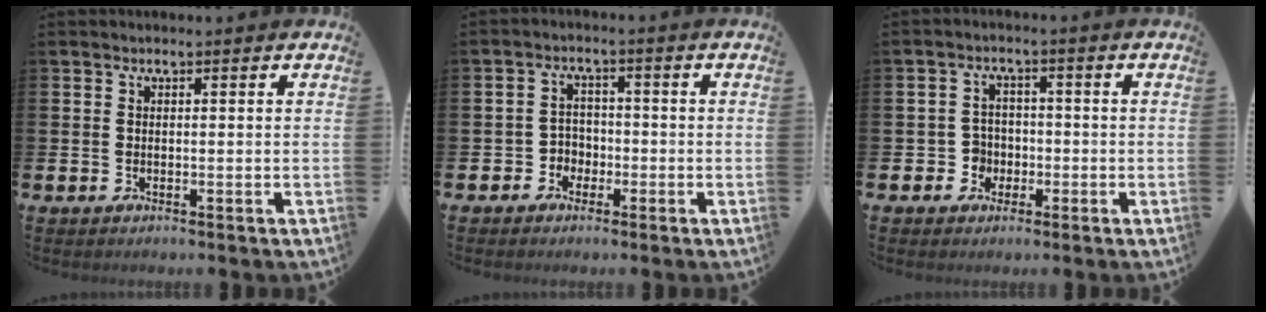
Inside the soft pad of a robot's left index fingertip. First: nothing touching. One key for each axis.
{"total": 2.8, "fx": -1.7, "fy": 2.2, "fz": 0.4, "tx": -0.017, "ty": 0.001, "tz": -0.040}
{"total": 3.2, "fx": -1.3, "fy": 3.0, "fz": 0.5, "tx": -0.020, "ty": 0.007, "tz": -0.030}